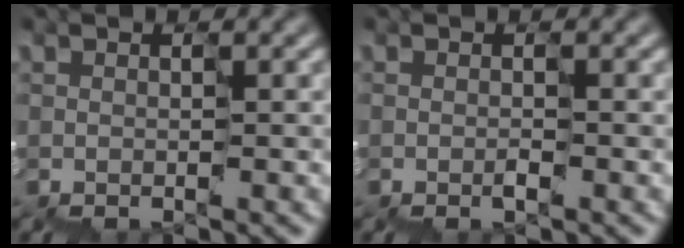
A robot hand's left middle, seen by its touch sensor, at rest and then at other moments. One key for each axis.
{"total": 0.8, "fx": -0.3, "fy": -0.3, "fz": -0.7, "tx": 0.002, "ty": 0.002, "tz": -0.008}